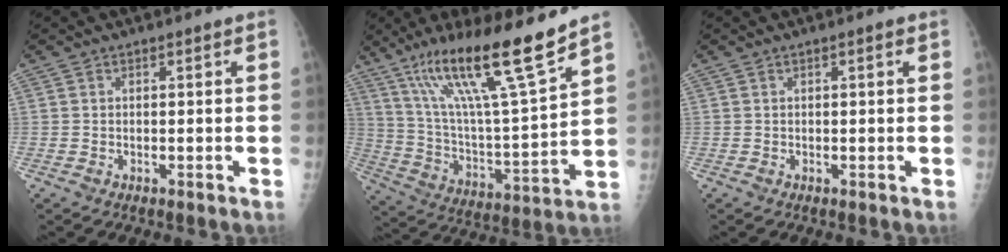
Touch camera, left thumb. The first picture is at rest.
{"total": 21.5, "force": [14.4, 1.8, 15.9], "torque": [-0.257, -0.061, 0.257]}
{"total": 0.9, "force": [0.4, 0.2, 0.8], "torque": [-0.015, 0.002, 0.004]}